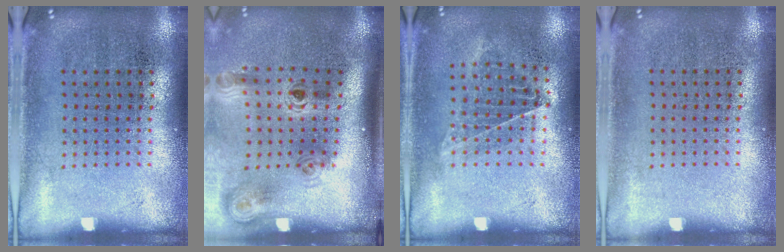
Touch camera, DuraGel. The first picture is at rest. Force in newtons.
{"total": 1.8, "press": 1.3, "slide": 1.3}
{"total": 0.9, "press": 0.9, "slide": 0.3}
{"total": 0.0}